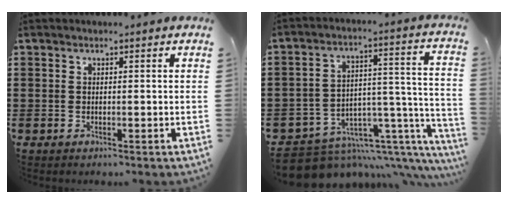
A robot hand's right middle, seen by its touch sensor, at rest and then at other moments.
{"total": 7.2, "force": [-6.2, 3.3, 1.7], "torque": [-0.024, -0.002, -0.104]}